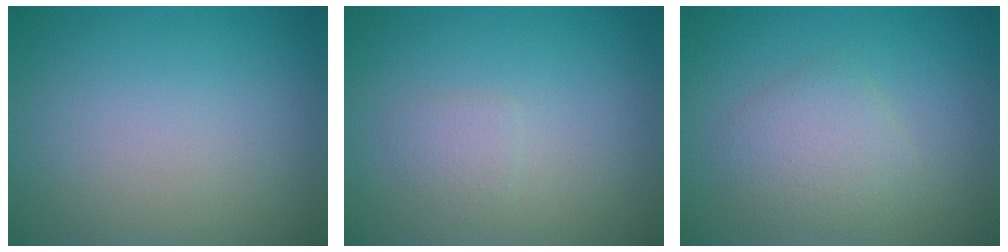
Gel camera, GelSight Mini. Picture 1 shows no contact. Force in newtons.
{"total": 1.1, "press": 1.1, "slide": 0.0}
{"total": 2.8, "press": 2.8, "slide": 0.1}